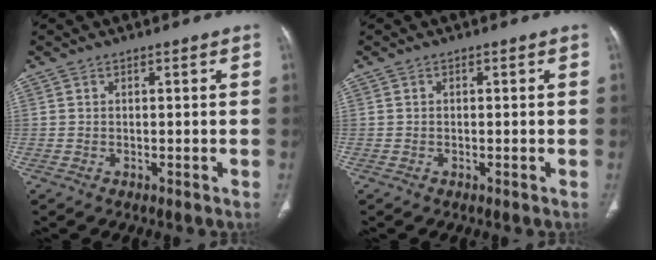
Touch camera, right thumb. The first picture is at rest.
{"total": 0.0}